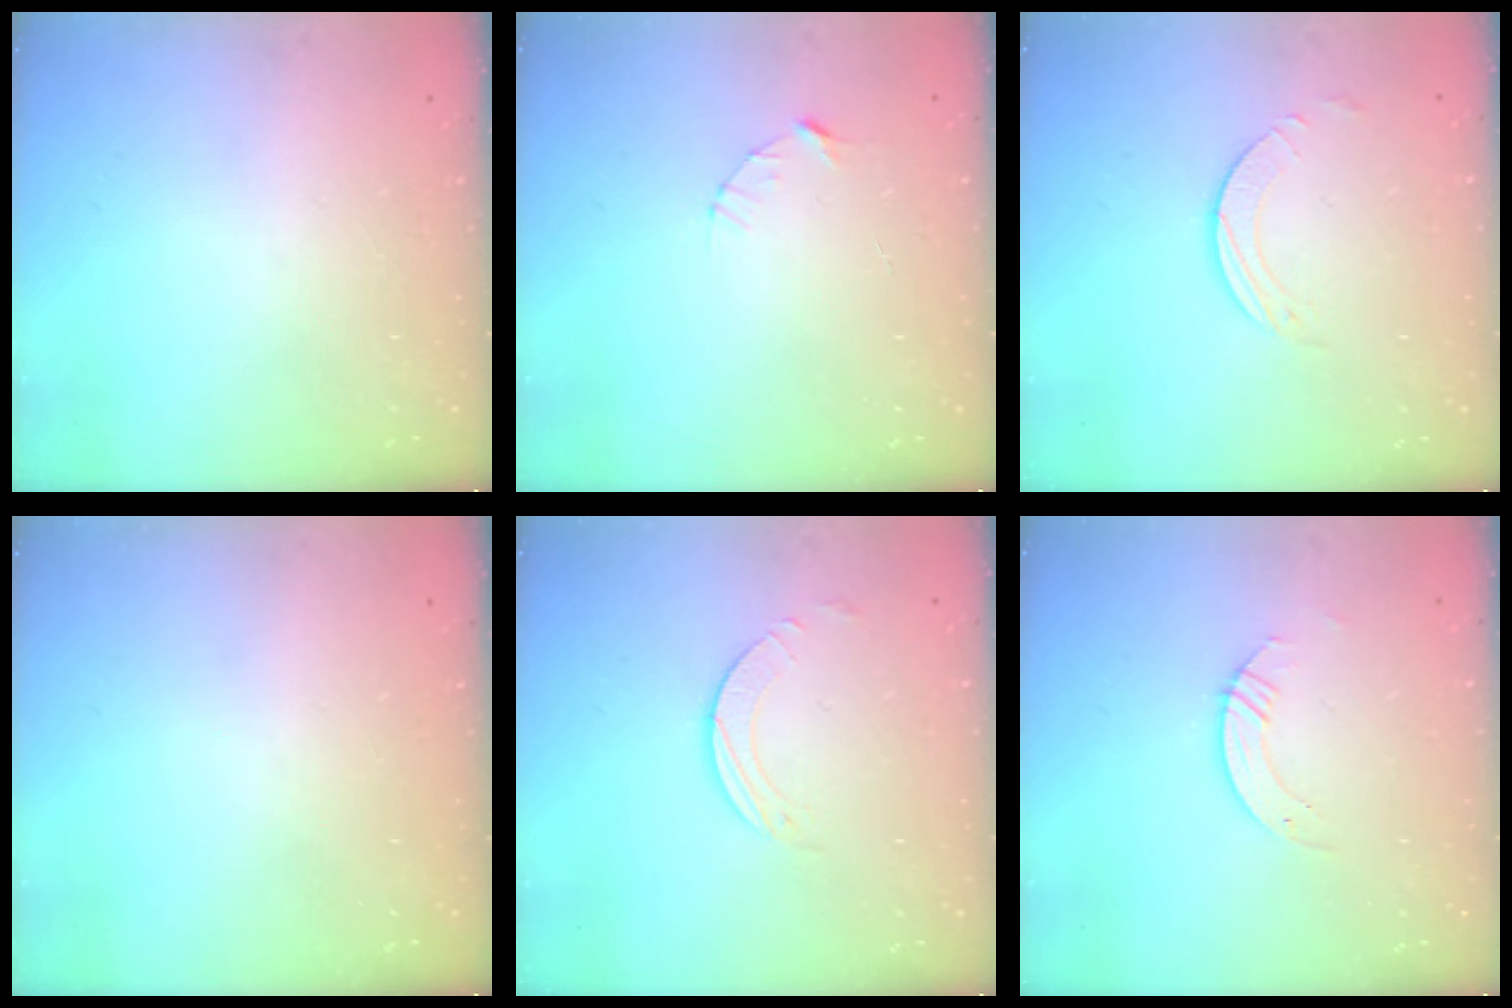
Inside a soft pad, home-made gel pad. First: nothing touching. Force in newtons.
{"total": 3.1, "press": 3.1, "slide": 0.3}
{"total": 1.9, "press": 1.9, "slide": 0.2}
{"total": 0.0}
{"total": 1.9, "press": 1.9, "slide": 0.2}
{"total": 3.1, "press": 3.1, "slide": 0.2}